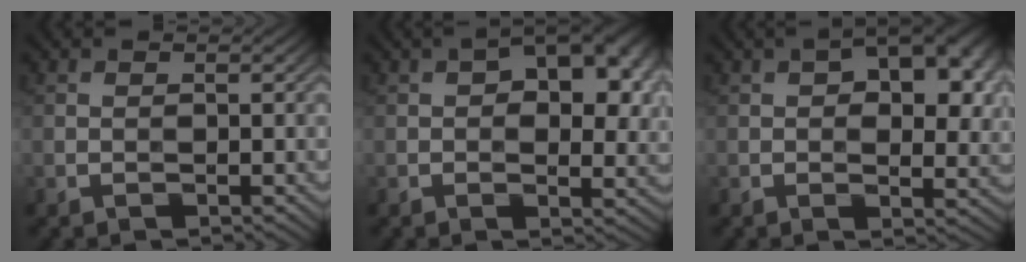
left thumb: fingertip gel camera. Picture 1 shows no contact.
{"total": 12.5, "force": [3.8, 6.8, 9.8], "torque": [-0.124, 0.014, 0.042]}
{"total": 13.0, "force": [4.3, 6.8, 10.2], "torque": [-0.134, 0.015, 0.051]}